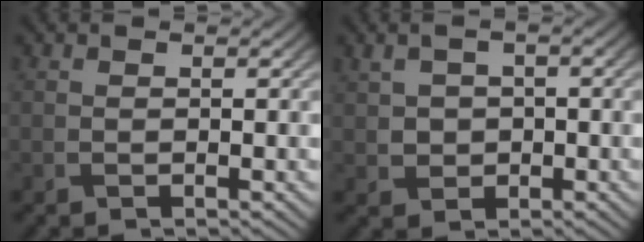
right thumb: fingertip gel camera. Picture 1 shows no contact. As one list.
[{"total": 3.2, "force": [0.3, 2.5, 2.0], "torque": [-0.047, -0.002, 0.008]}]